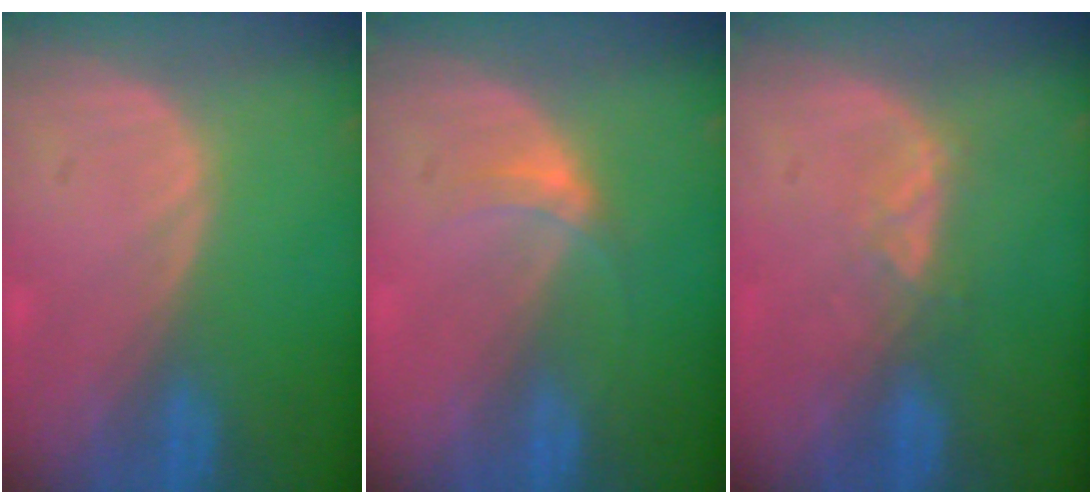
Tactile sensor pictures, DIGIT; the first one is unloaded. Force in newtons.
{"total": 2.6, "press": 2.2, "slide": 1.4}
{"total": 2.6, "press": 2.5, "slide": 0.8}